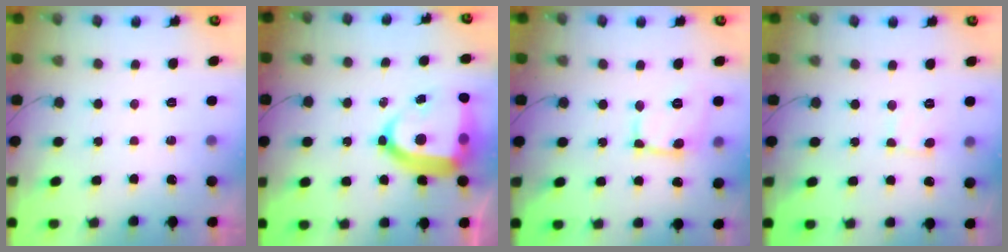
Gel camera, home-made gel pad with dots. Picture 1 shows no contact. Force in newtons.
{"total": 17.6, "press": 17.5, "slide": 1.6}
{"total": 11.4, "press": 11.4, "slide": 1.1}
{"total": 2.6, "press": 2.6, "slide": 0.2}